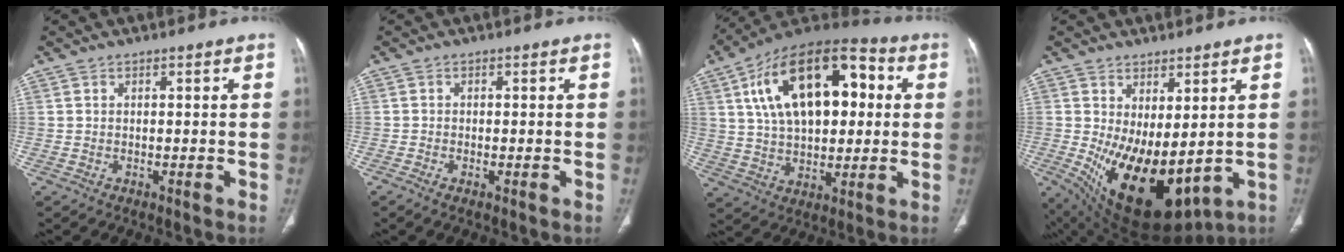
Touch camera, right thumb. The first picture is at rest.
{"total": 1.2, "force": [-0.7, 0.4, 1.0], "torque": [-0.024, -0.002, -0.015]}
{"total": 24.4, "force": [5.6, 13.5, 19.5], "torque": [-0.295, 0.017, 0.084]}
{"total": 17.4, "force": [-1.4, 8.6, 15.1], "torque": [-0.244, -0.027, 0.016]}